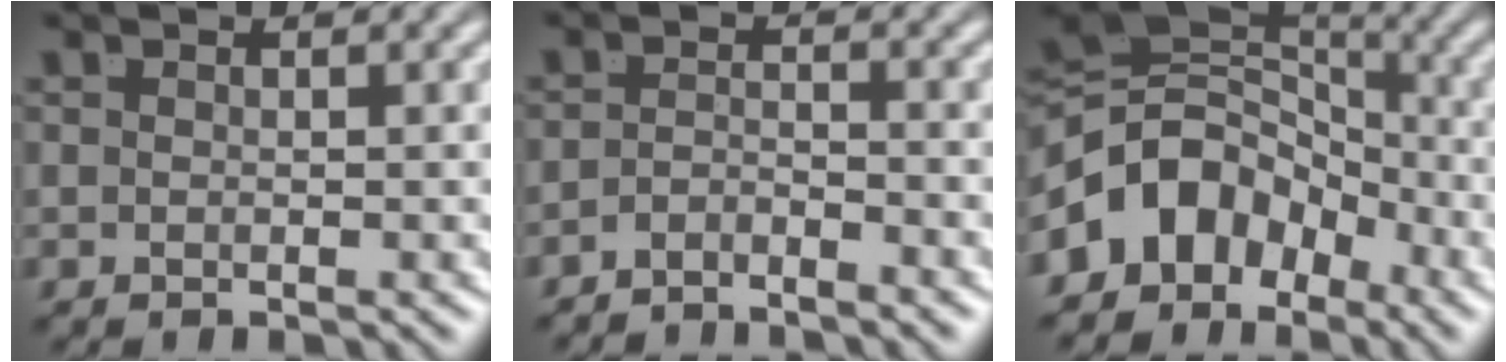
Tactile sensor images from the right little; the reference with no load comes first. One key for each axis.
{"total": 2.7, "fx": -2.7, "fy": -0.3, "fz": 0.4, "tx": 0.000, "ty": -0.011, "tz": -0.043}
{"total": 13.0, "fx": -1.4, "fy": 10.8, "fz": 7.1, "tx": -0.148, "ty": -0.024, "tz": -0.027}